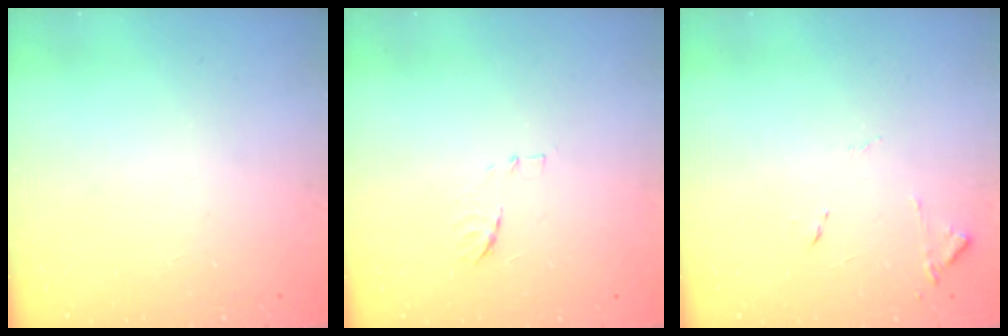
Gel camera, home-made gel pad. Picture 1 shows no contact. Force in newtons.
{"total": 6.8, "press": 6.8, "slide": 0.5}
{"total": 8.2, "press": 8.2, "slide": 0.6}